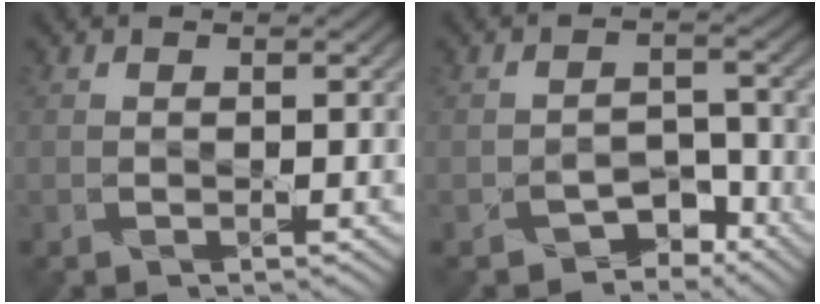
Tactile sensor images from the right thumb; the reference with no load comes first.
{"total": 4.3, "force": [-3.4, 2.3, 1.3], "torque": [-0.011, 0.001, -0.059]}